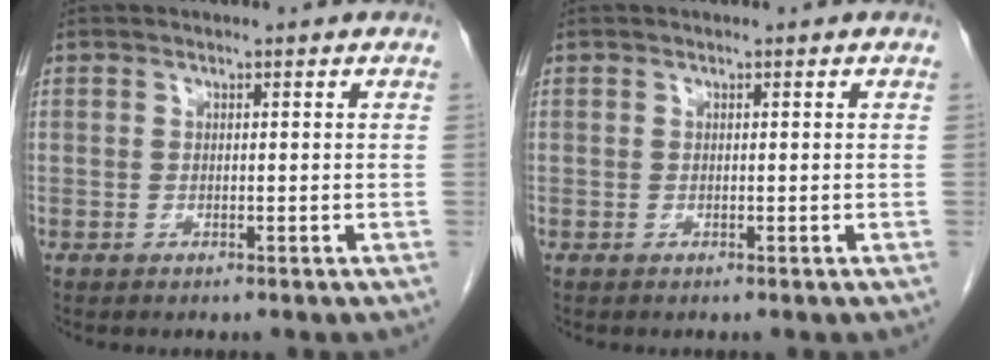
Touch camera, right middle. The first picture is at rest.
{"total": 0.0}